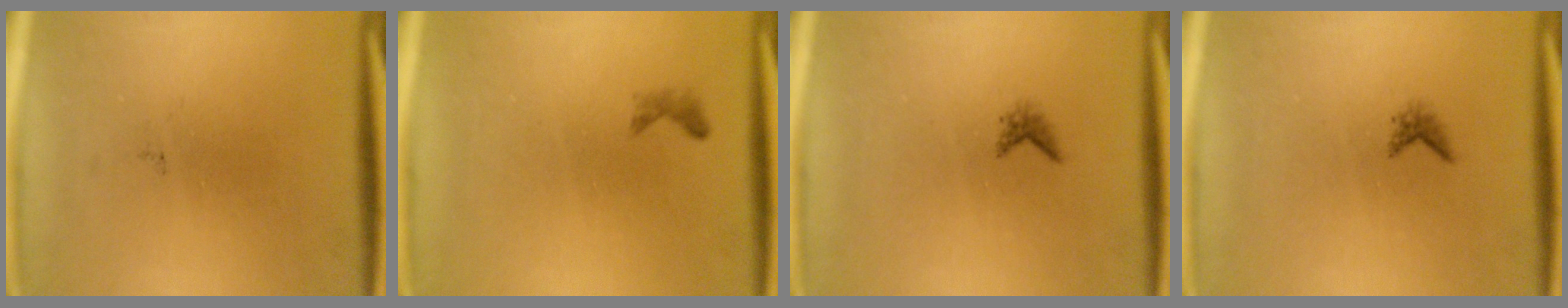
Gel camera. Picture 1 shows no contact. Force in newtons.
{"total": 0.6}
{"total": 0.9}
{"total": 0.9}